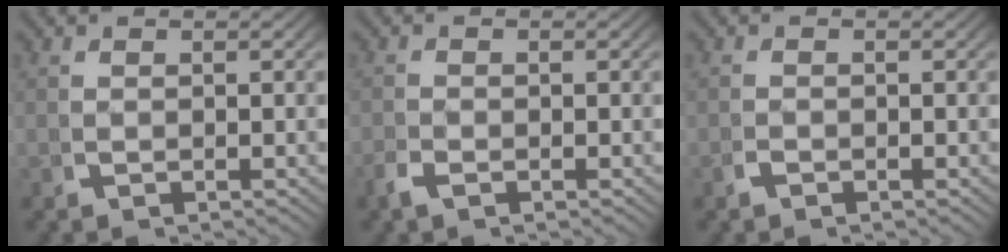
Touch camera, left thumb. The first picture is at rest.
{"total": 1.2, "force": [-1.0, 0.4, 0.5], "torque": [-0.015, -0.002, -0.022]}
{"total": 0.7, "force": [-0.6, 0.1, 0.2], "torque": [-0.006, -0.002, -0.015]}